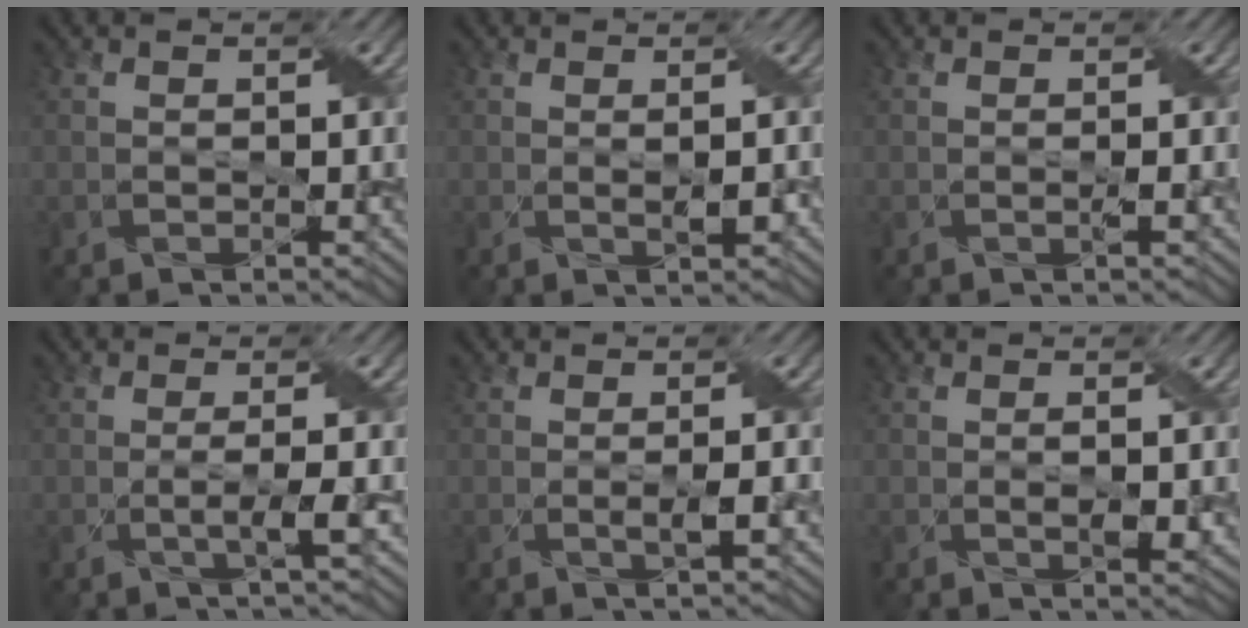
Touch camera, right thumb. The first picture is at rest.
{"total": 1.2, "force": [0.1, 0.1, 1.2], "torque": [-0.027, 0.002, 0.002]}
{"total": 0.7, "force": [-0.1, -0.1, 0.7], "torque": [-0.015, 0.003, -0.002]}
{"total": 2.6, "force": [-0.4, 0.2, 2.6], "torque": [-0.048, 0.005, -0.015]}
{"total": 1.8, "force": [-0.2, 0.1, 1.7], "torque": [-0.034, 0.002, -0.004]}
{"total": 1.9, "force": [-0.1, 0.7, 1.8], "torque": [-0.033, -0.003, 0.002]}